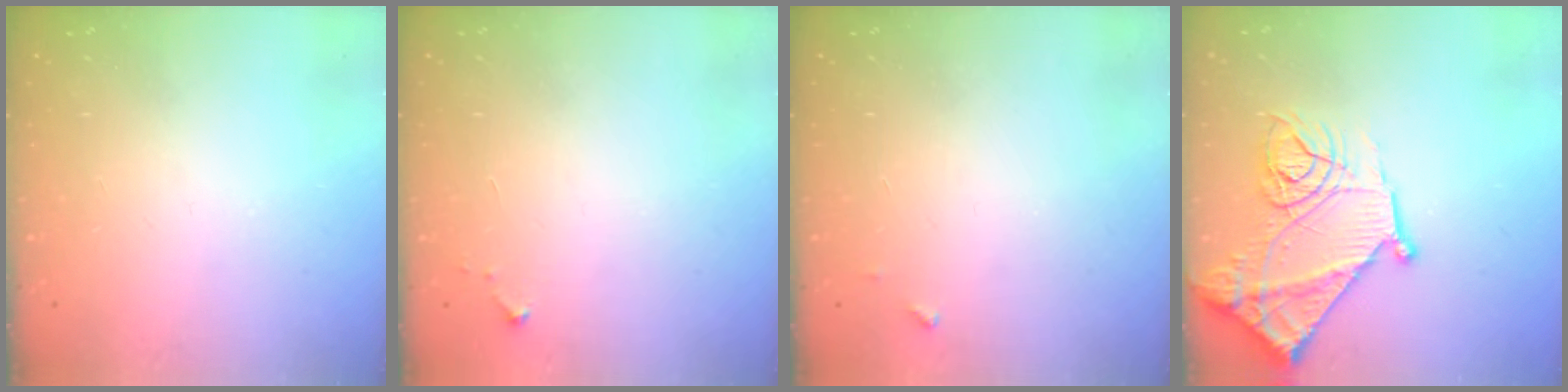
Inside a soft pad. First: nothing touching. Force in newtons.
{"total": 2.6, "press": 2.6, "slide": 0.4}
{"total": 3.6, "press": 3.6, "slide": 0.2}
{"total": 18.7, "press": 18.6, "slide": 1.7}